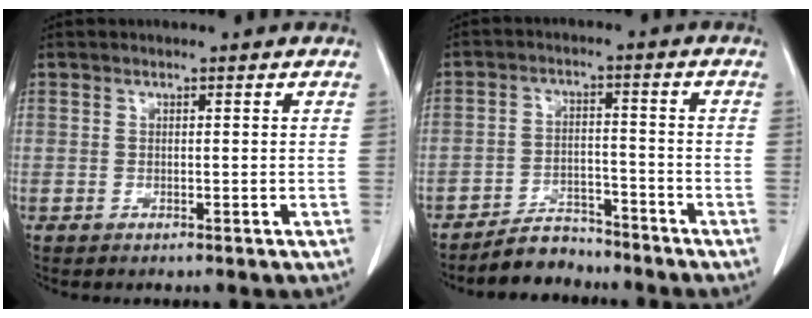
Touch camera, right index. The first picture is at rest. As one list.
[{"total": 5.5, "force": [-5.1, 2.0, 0.5], "torque": [-0.010, 0.001, -0.087]}]